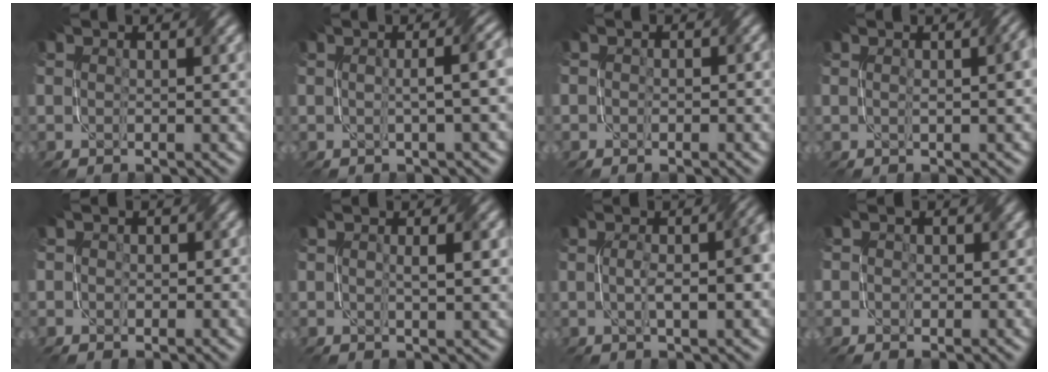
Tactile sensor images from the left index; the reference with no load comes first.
{"total": 3.7, "force": [0.1, 1.2, 3.5], "torque": [-0.030, 0.019, 0.002]}
{"total": 1.1, "force": [0.0, 0.9, 0.6], "torque": [-0.006, -0.004, -0.004]}
{"total": 2.8, "force": [0.3, 0.9, 2.6], "torque": [-0.019, 0.011, 0.000]}
{"total": 1.8, "force": [0.1, 1.6, 0.7], "torque": [0.002, 0.003, -0.012]}
{"total": 1.7, "force": [0.2, 0.3, 1.7], "torque": [-0.025, 0.002, 0.002]}
{"total": 4.5, "force": [-0.2, 1.2, 4.4], "torque": [-0.060, 0.007, -0.001]}
{"total": 2.4, "force": [0.4, 2.2, 0.9], "torque": [0.004, 0.006, -0.015]}